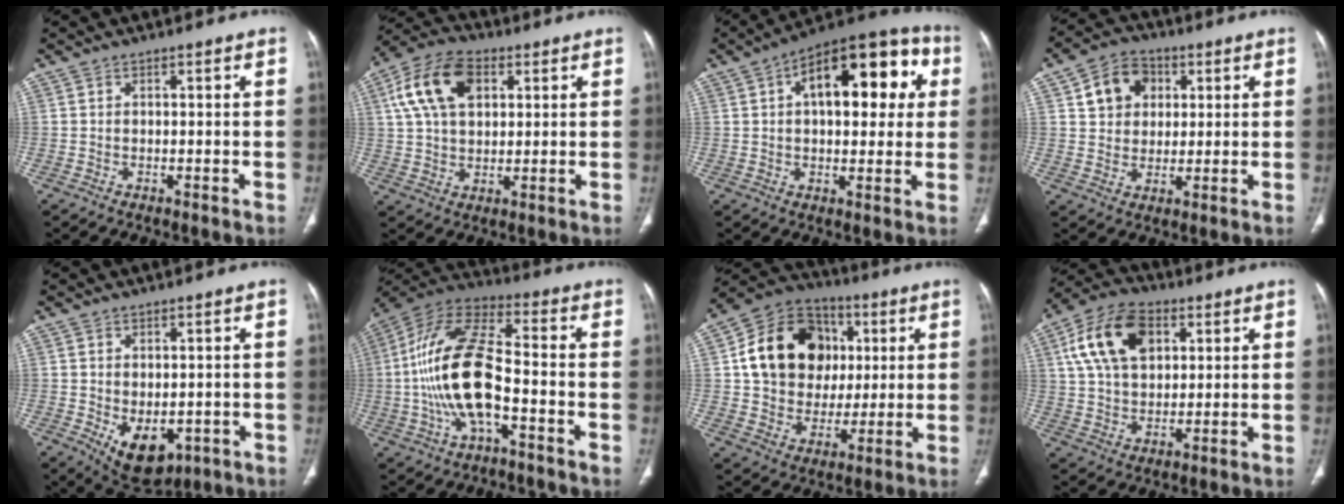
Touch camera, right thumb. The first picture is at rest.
{"total": 13.6, "force": [4.5, 8.5, 9.7], "torque": [-0.176, 0.011, 0.080]}
{"total": 20.7, "force": [5.4, 10.3, 17.1], "torque": [-0.191, 0.029, 0.069]}
{"total": 9.4, "force": [3.0, 7.6, 4.6], "torque": [-0.045, -0.002, 0.049]}
{"total": 9.0, "force": [-2.4, 5.6, 6.6], "torque": [-0.079, -0.008, -0.014]}
{"total": 17.9, "force": [-3.3, 7.5, 16.0], "torque": [-0.324, 0.041, -0.063]}
{"total": 18.9, "force": [3.7, 15.6, 10.0], "torque": [-0.145, 0.015, 0.067]}
{"total": 15.1, "force": [5.1, 9.6, 10.5], "torque": [-0.180, 0.004, 0.093]}